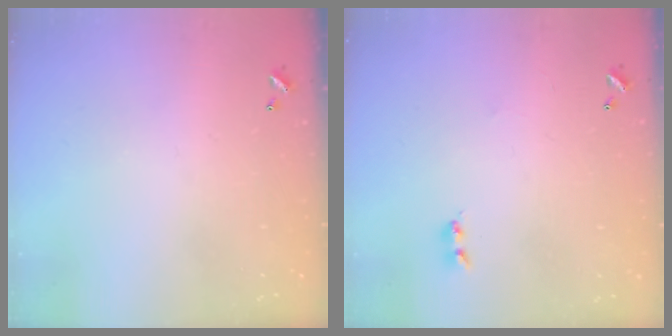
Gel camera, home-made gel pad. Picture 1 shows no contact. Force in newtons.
{"total": 2.2, "press": 2.1, "slide": 0.6}